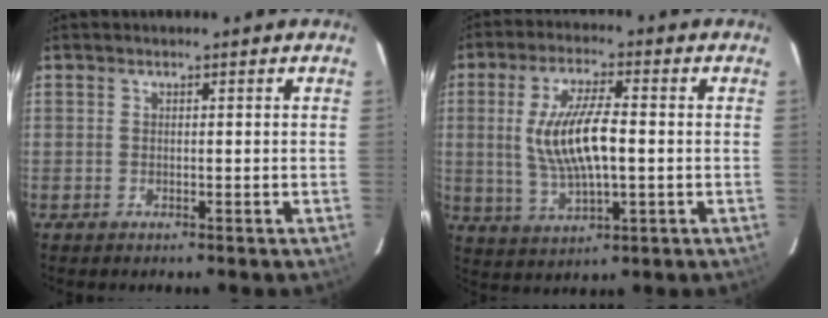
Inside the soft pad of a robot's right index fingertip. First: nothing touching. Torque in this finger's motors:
{"motor_torque": [0.92, 0.51, 0.38, 0.18]}